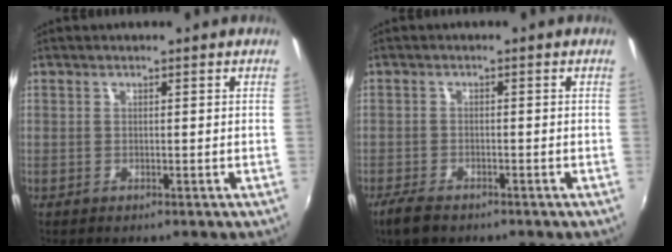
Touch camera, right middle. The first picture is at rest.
{"total": 4.1, "force": [-3.1, 1.5, 2.1], "torque": [-0.061, -0.012, -0.062]}